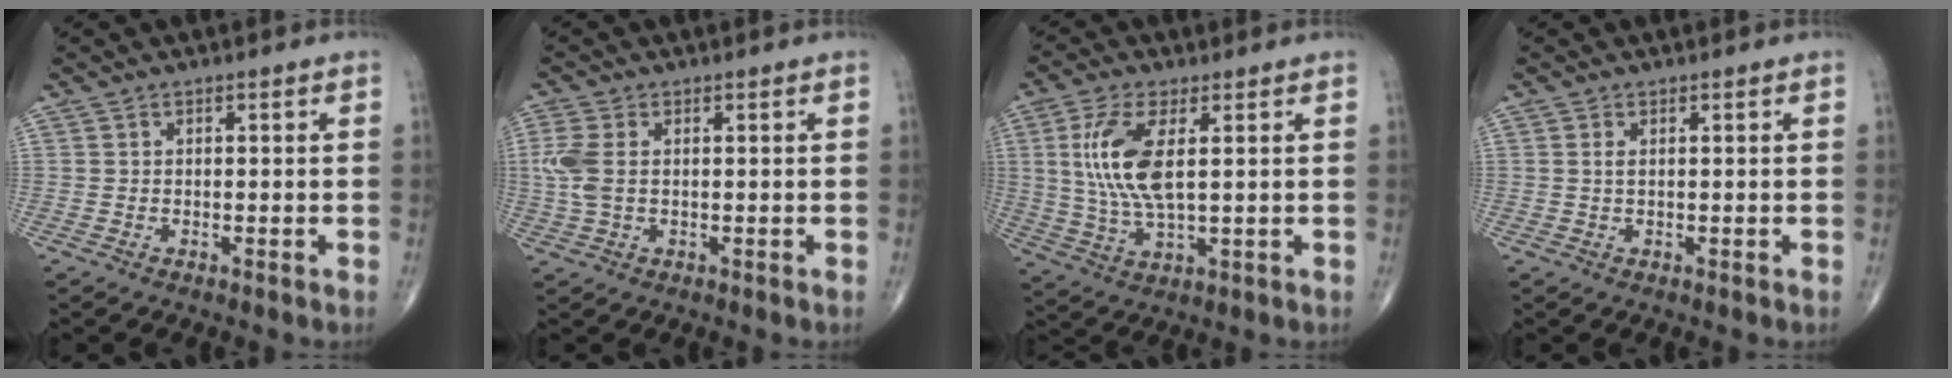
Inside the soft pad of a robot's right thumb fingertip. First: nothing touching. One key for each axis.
{"total": 5.4, "fx": 0.4, "fy": 3.2, "fz": 4.3, "tx": -0.127, "ty": 0.009, "tz": 0.007}
{"total": 11.2, "fx": 2.3, "fy": 4.2, "fz": 10.1, "tx": -0.229, "ty": -0.008, "tz": 0.050}
{"total": 0.9, "fx": 0.2, "fy": 0.3, "fz": 0.8, "tx": -0.021, "ty": 0.003, "tz": 0.006}